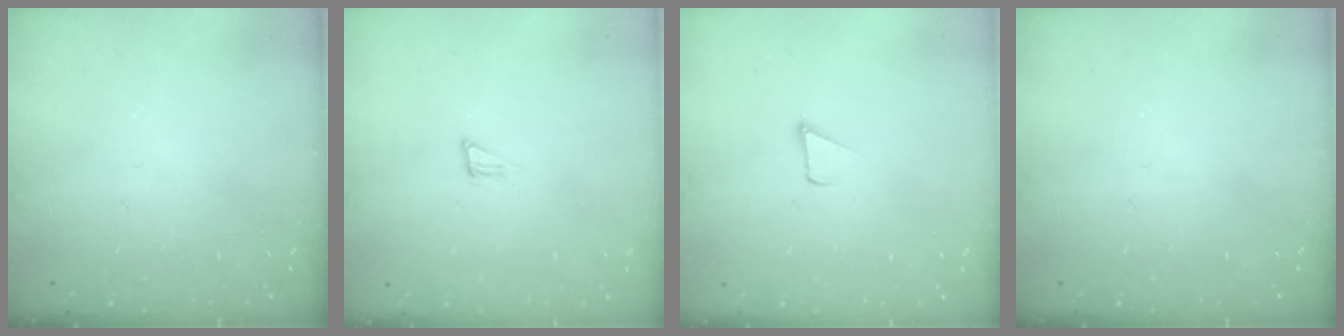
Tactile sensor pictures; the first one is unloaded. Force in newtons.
{"total": 2.9, "press": 2.9, "slide": 0.2}
{"total": 1.7, "press": 1.7, "slide": 0.1}
{"total": 0.0}